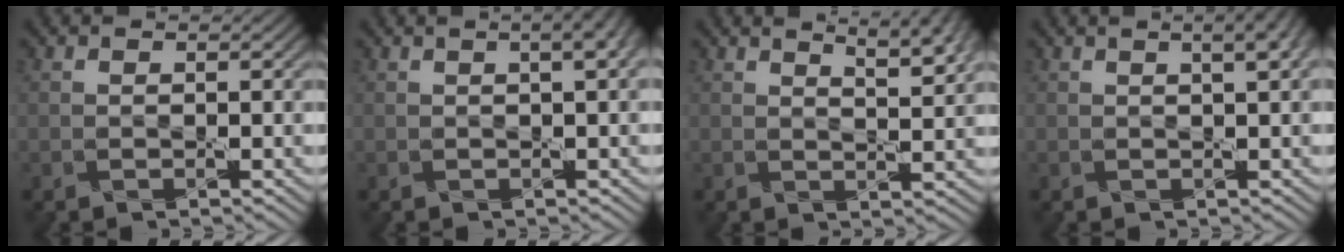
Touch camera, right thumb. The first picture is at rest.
{"total": 4.4, "force": [1.6, 1.7, 3.7], "torque": [-0.036, 0.018, 0.003]}
{"total": 6.2, "force": [4.0, 1.6, 4.5], "torque": [-0.062, 0.007, 0.056]}
{"total": 4.6, "force": [2.0, 1.6, 3.8], "torque": [-0.040, 0.018, 0.007]}